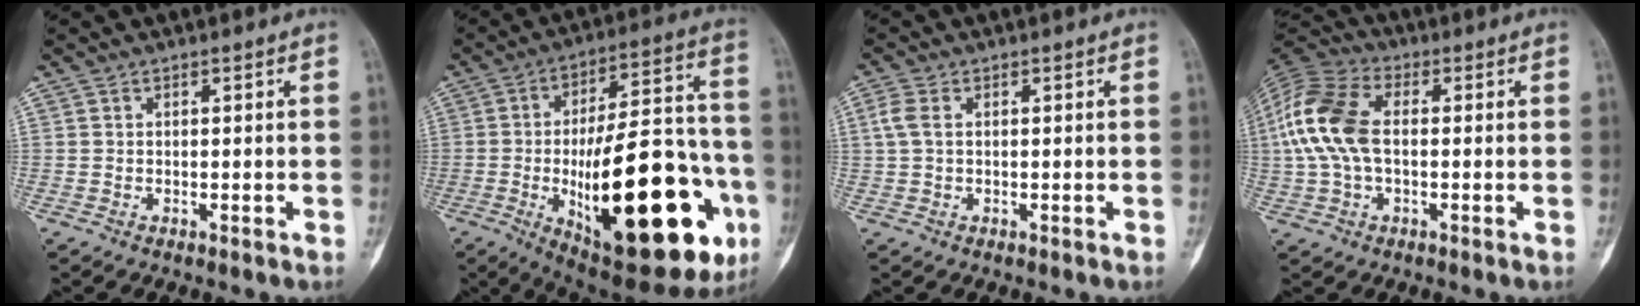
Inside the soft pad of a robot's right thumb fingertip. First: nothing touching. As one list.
[{"total": 34.7, "force": [-10.2, 12.8, 30.6], "torque": [-0.417, 0.018, -0.132]}, {"total": 3.2, "force": [0.7, 2.0, 2.5], "torque": [-0.074, 0.010, 0.014]}, {"total": 13.7, "force": [0.6, 8.2, 11.0], "torque": [-0.244, 0.029, 0.004]}]